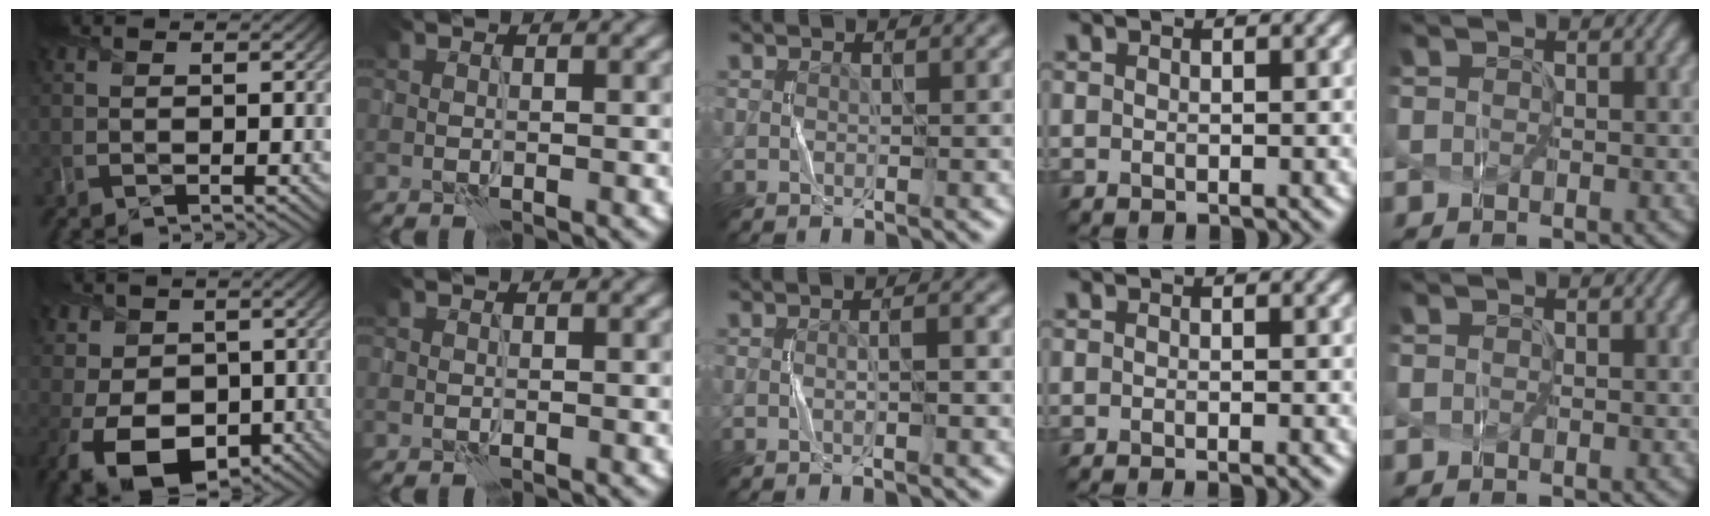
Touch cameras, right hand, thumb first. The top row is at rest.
{"thumb": {"total": 12.8, "force": [-4.2, 9.5, 7.6], "torque": [-0.153, -0.018, -0.085]}, "middle": {"total": 2.1, "force": [0.0, 0.6, 2.0], "torque": [-0.009, -0.001, -0.013]}, "ring": {"total": 1.9, "force": [-1.2, 0.6, 1.4], "torque": [-0.004, -0.006, -0.015]}}